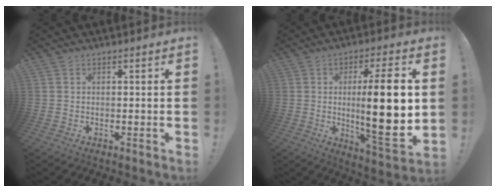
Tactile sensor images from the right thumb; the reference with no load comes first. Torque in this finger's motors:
{"motor_torque": [0.59, 0.73, 1.75, -0.10, 0.15]}